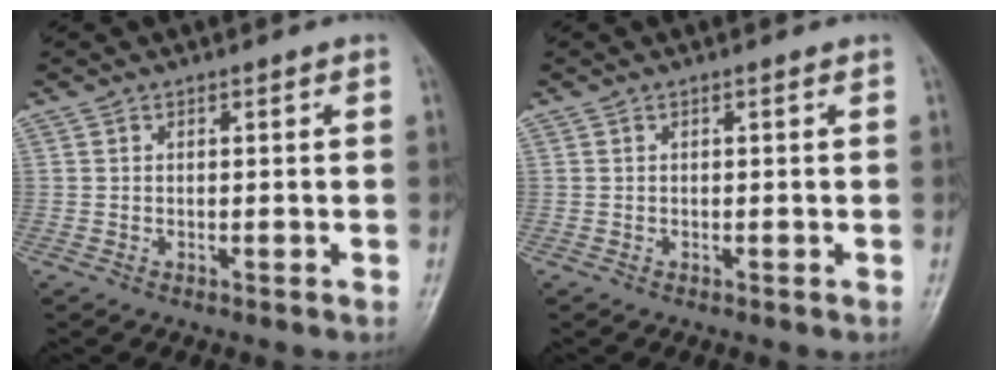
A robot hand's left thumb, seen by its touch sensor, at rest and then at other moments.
{"total": 0.0}